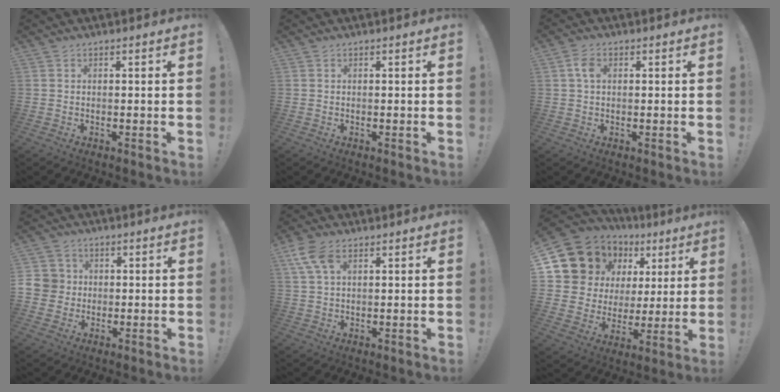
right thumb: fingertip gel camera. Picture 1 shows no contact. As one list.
[{"total": 0.0}, {"total": 3.6, "force": [0.8, 2.2, 2.7], "torque": [-0.052, 0.008, 0.013]}, {"total": 6.9, "force": [0.1, 6.6, 1.8], "torque": [-0.045, 0.011, 0.006]}, {"total": 7.7, "force": [3.6, 4.2, 5.5], "torque": [-0.110, -0.001, 0.071]}, {"total": 12.8, "force": [7.8, 9.3, 4.1], "torque": [-0.081, -0.055, 0.163]}]